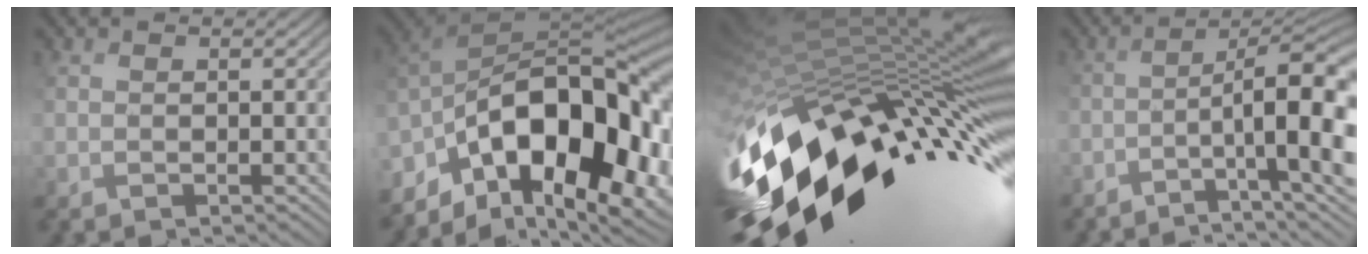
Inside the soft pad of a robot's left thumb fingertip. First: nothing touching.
{"total": 19.1, "force": [-6.9, 10.2, 14.6], "torque": [-0.263, -0.027, -0.097]}
{"total": 17.2, "force": [-4.1, 7.5, 15.0], "torque": [-0.281, -0.022, -0.074]}
{"total": 12.6, "force": [-4.8, 3.4, 11.2], "torque": [-0.128, 0.004, -0.055]}